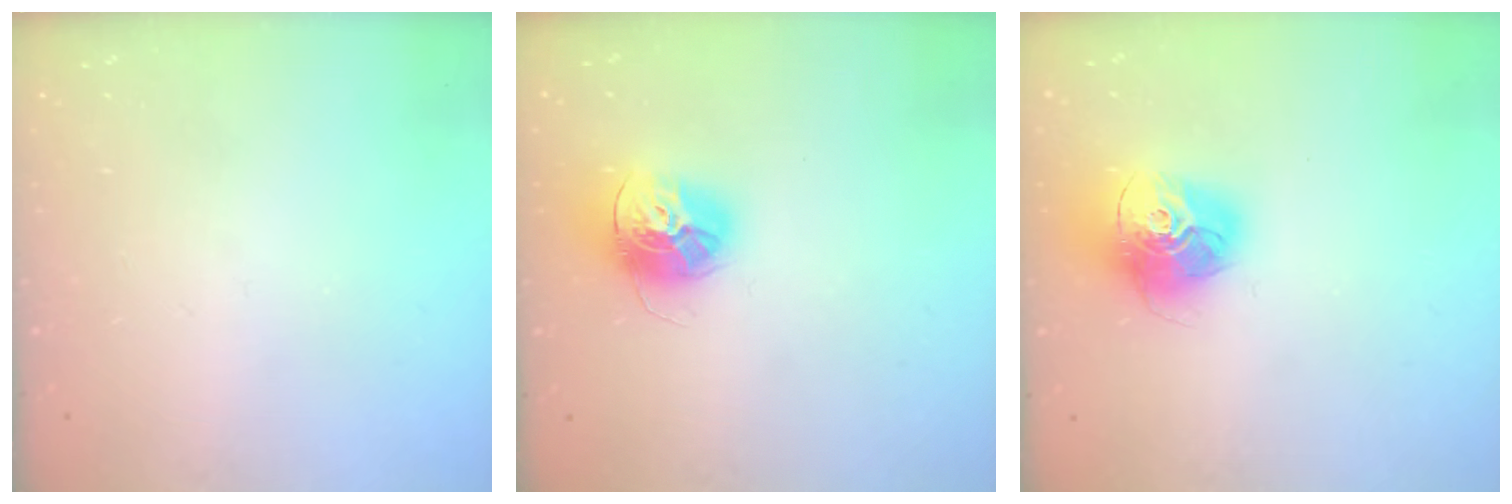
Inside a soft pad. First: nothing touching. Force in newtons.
{"total": 14.6, "press": 14.5, "slide": 1.3}
{"total": 15.7, "press": 15.7, "slide": 1.4}